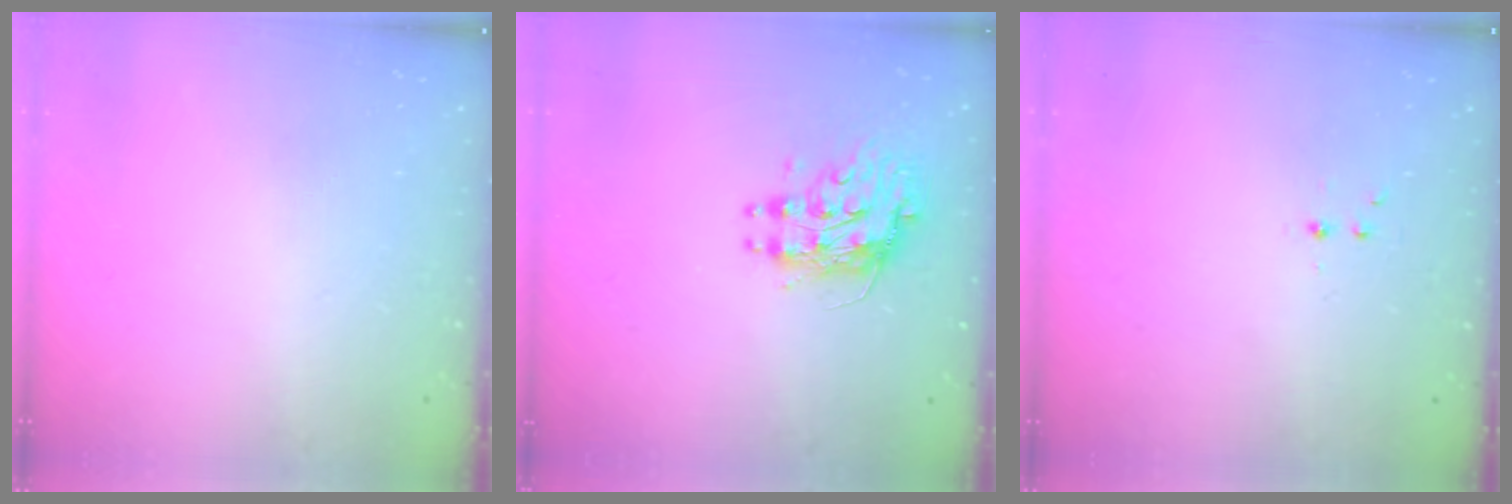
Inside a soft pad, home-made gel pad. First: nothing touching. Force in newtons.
{"total": 9.6, "press": 9.5, "slide": 0.7}
{"total": 2.8, "press": 2.4, "slide": 1.5}